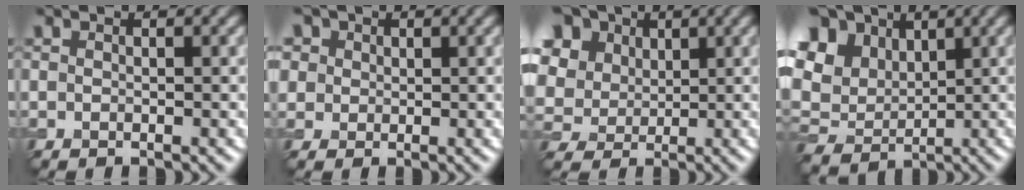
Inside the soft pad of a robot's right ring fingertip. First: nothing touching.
{"total": 5.8, "force": [3.0, 4.3, 2.3], "torque": [-0.065, 0.015, 0.038]}
{"total": 11.8, "force": [4.5, 9.3, 5.7], "torque": [-0.143, 0.028, 0.072]}
{"total": 16.0, "force": [4.3, 12.4, 9.2], "torque": [-0.201, 0.030, 0.061]}